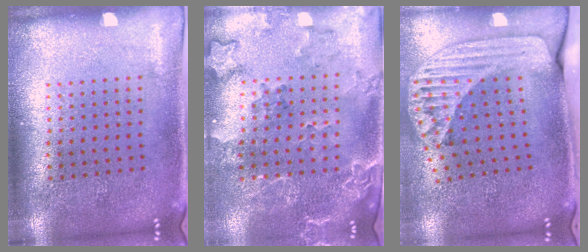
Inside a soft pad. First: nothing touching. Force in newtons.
{"total": 2.0, "press": 1.9, "slide": 0.7}
{"total": 2.4, "press": 1.8, "slide": 1.7}